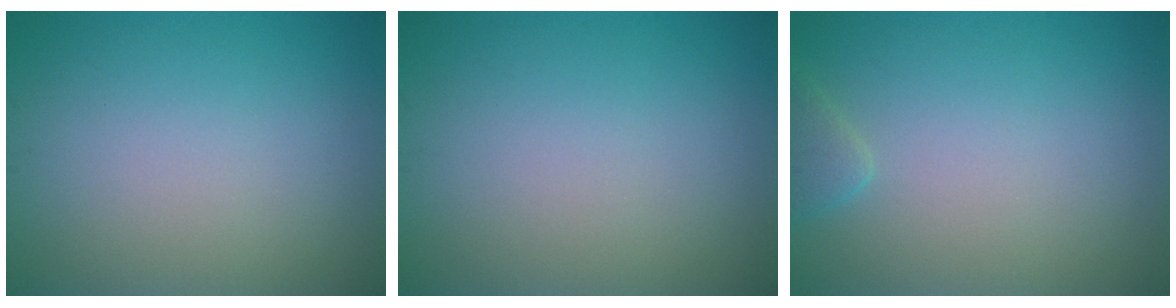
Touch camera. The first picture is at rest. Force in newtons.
{"total": 0.0}
{"total": 1.3, "press": 1.3, "slide": 0.1}